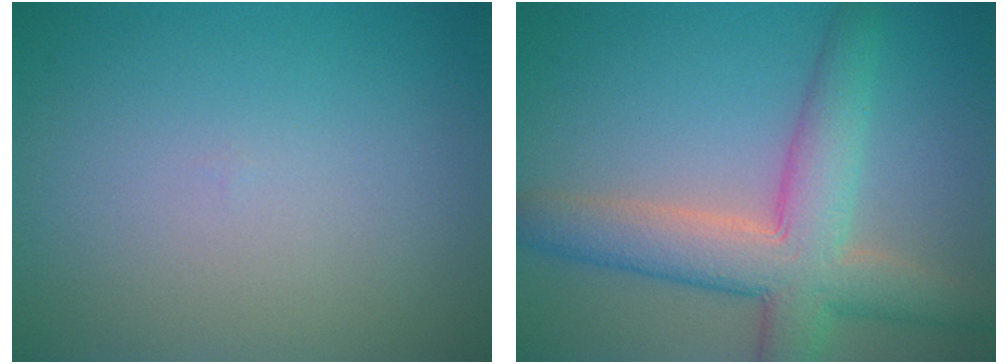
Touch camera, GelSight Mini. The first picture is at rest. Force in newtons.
{"total": 7.2, "press": 7.2, "slide": 0.4}